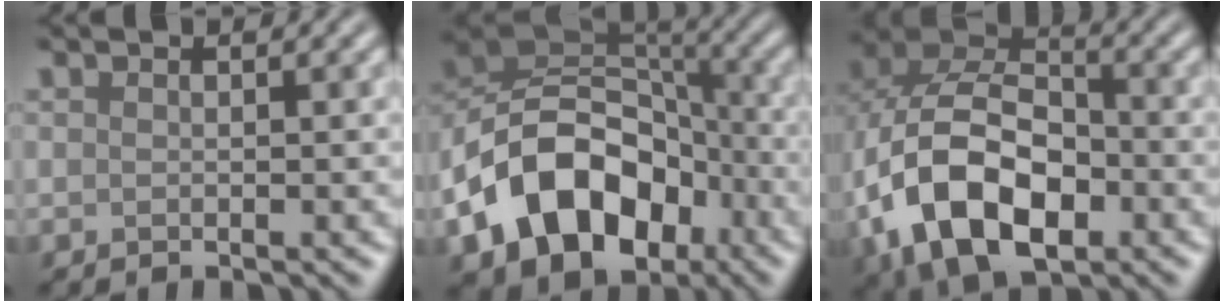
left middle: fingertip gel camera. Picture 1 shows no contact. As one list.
[{"total": 12.8, "force": [-4.7, 8.8, 8.0], "torque": [-0.154, 0.001, -0.089]}, {"total": 13.4, "force": [-4.2, 8.6, 9.4], "torque": [-0.195, -0.019, -0.081]}]